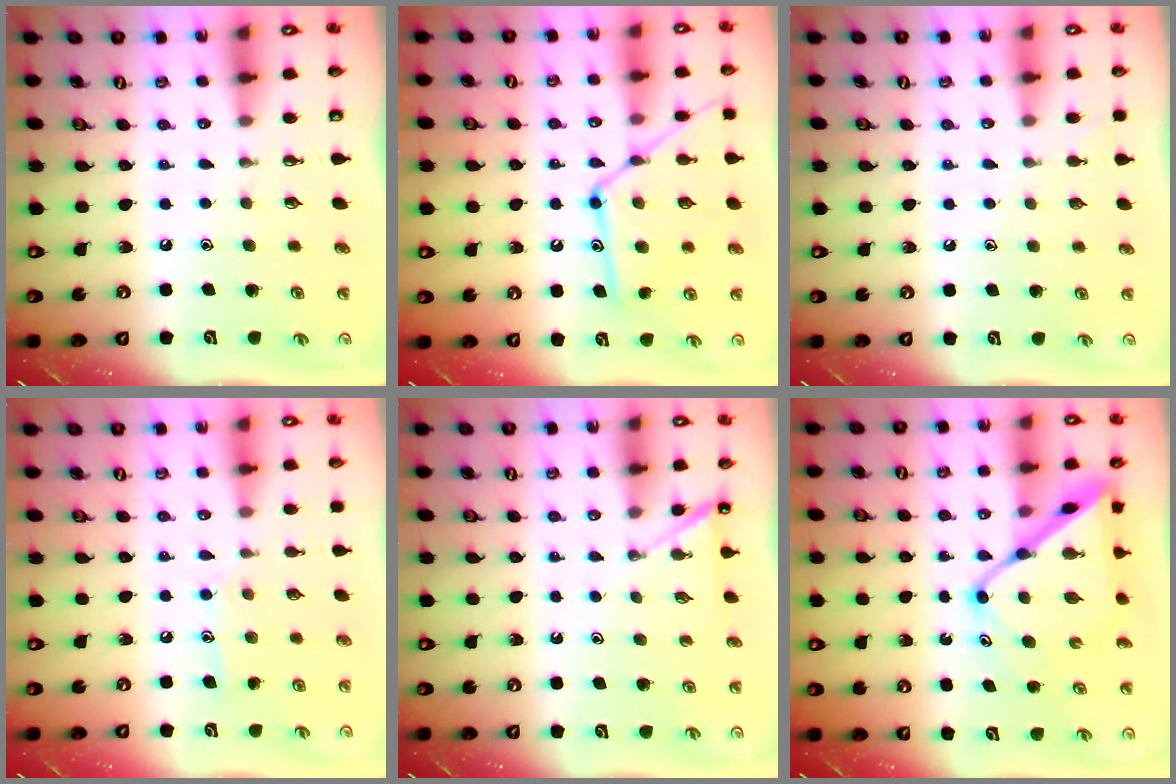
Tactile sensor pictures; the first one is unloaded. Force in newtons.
{"total": 15.6, "press": 15.5, "slide": 1.2}
{"total": 2.6, "press": 2.6, "slide": 0.3}
{"total": 7.1, "press": 7.1, "slide": 0.6}
{"total": 4.0, "press": 4.0, "slide": 0.4}
{"total": 15.6, "press": 15.5, "slide": 1.5}